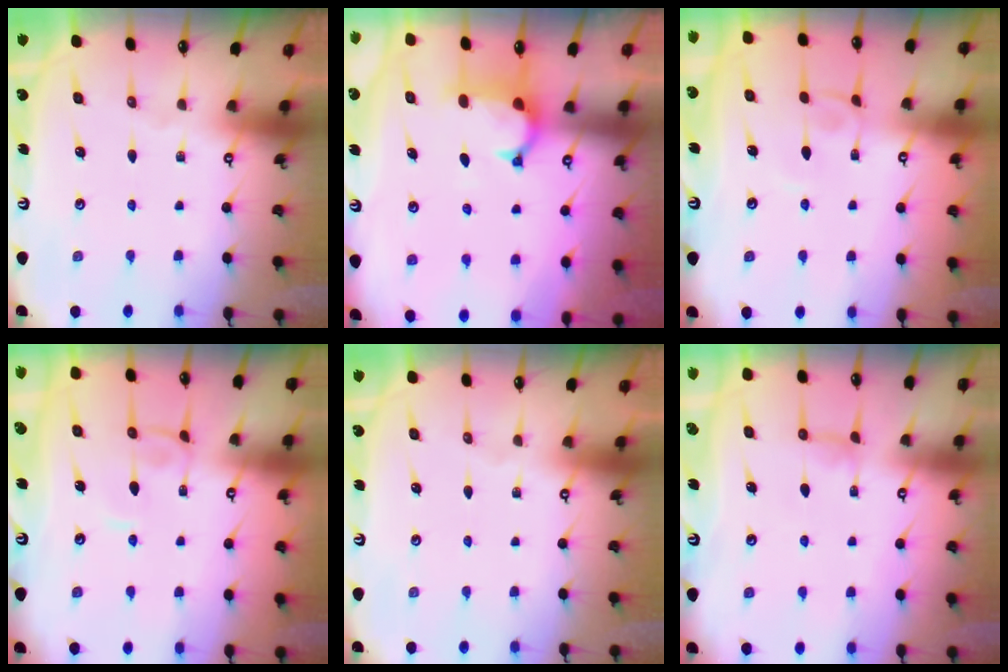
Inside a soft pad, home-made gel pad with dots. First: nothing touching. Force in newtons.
{"total": 0.7, "press": 0.1, "slide": 0.7}
{"total": 2.9, "press": 2.9, "slide": 0.3}
{"total": 1.8, "press": 1.8, "slide": 0.3}
{"total": 0.0}
{"total": 1.3, "press": 1.2, "slide": 0.4}